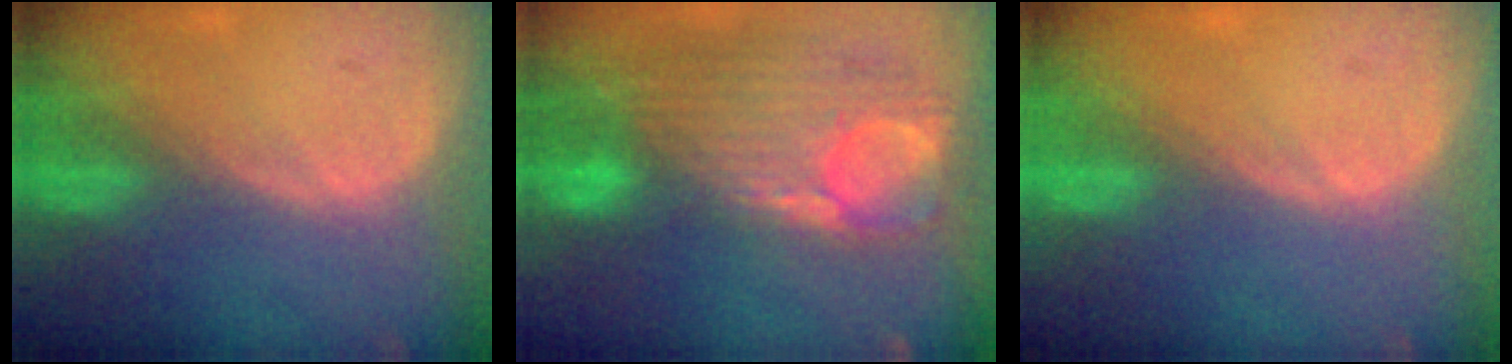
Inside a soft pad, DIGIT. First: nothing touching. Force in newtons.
{"total": 12.7, "press": 10.7, "slide": 6.8}
{"total": 0.0}